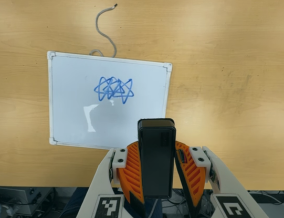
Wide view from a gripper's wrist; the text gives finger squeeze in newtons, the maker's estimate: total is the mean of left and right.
{"total": 6.9, "left": 5.8, "right": 7.9}